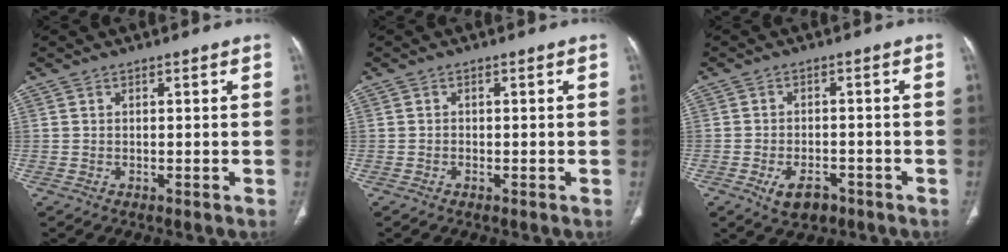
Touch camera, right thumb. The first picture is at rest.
{"total": 0.5, "force": [-0.3, 0.4, 0.2], "torque": [-0.003, 0.000, -0.007]}
{"total": 5.5, "force": [-3.0, 3.2, 3.3], "torque": [-0.051, 0.014, -0.043]}